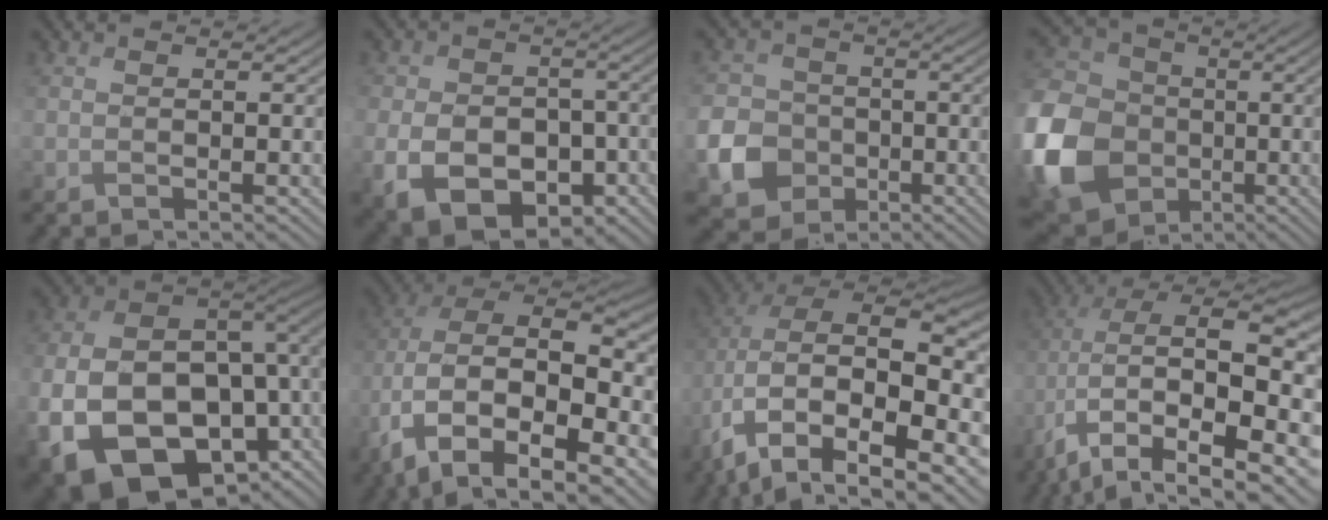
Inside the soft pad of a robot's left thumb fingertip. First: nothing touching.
{"total": 12.2, "force": [-4.4, 9.0, 6.9], "torque": [-0.142, -0.038, -0.079]}
{"total": 8.0, "force": [-2.6, 6.8, 3.4], "torque": [-0.092, -0.014, -0.059]}
{"total": 16.8, "force": [-4.6, 13.5, 8.8], "torque": [-0.263, -0.019, -0.102]}
{"total": 19.3, "force": [-4.5, 13.2, 13.4], "torque": [-0.286, -0.035, -0.048]}
{"total": 16.7, "force": [-4.6, 9.7, 12.9], "torque": [-0.286, -0.022, -0.066]}
{"total": 18.6, "force": [-4.0, 11.2, 14.3], "torque": [-0.294, -0.055, -0.014]}
{"total": 18.9, "force": [-3.6, 9.8, 15.7], "torque": [-0.290, -0.040, -0.028]}